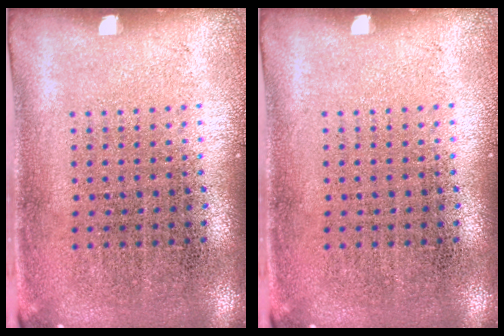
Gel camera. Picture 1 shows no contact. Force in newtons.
{"total": 0.0}